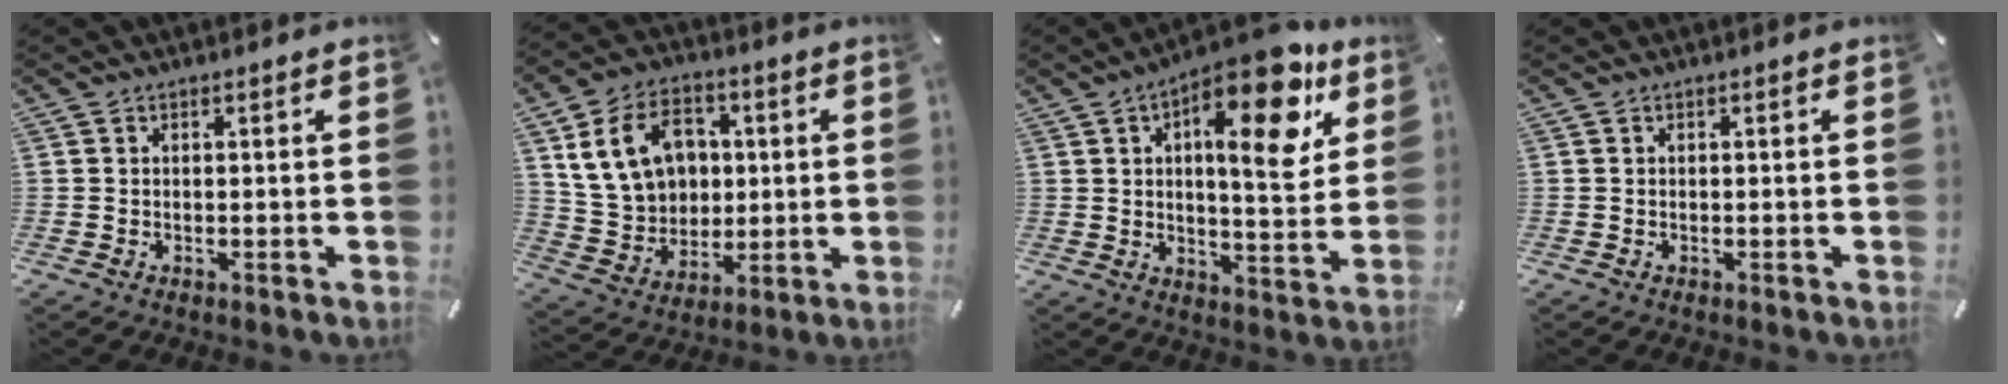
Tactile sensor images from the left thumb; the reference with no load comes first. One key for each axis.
{"total": 15.7, "fx": 3.4, "fy": 12.9, "fz": 8.4, "tx": -0.159, "ty": 0.006, "tz": 0.068}
{"total": 17.7, "fx": 8.9, "fy": 7.1, "fz": 13.5, "tx": -0.176, "ty": -0.049, "tz": 0.134}
{"total": 0.0}